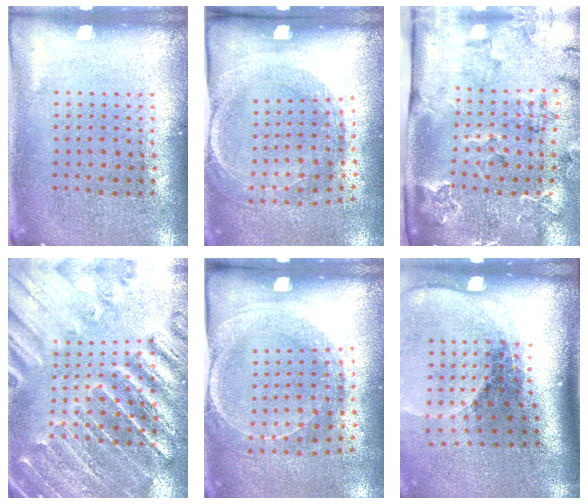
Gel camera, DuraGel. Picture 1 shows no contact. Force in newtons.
{"total": 1.6, "press": 1.4, "slide": 0.8}
{"total": 2.3, "press": 2.3, "slide": 0.4}
{"total": 2.8, "press": 2.7, "slide": 0.3}
{"total": 1.5, "press": 1.4, "slide": 0.4}
{"total": 2.6, "press": 1.9, "slide": 1.9}